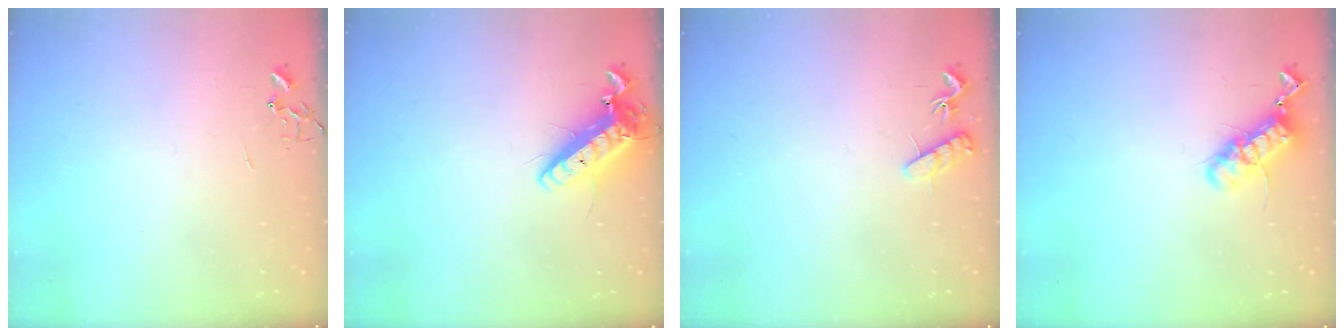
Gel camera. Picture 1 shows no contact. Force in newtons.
{"total": 14.3, "press": 14.1, "slide": 2.6}
{"total": 8.1, "press": 8.1, "slide": 0.6}
{"total": 12.5, "press": 12.5, "slide": 0.9}